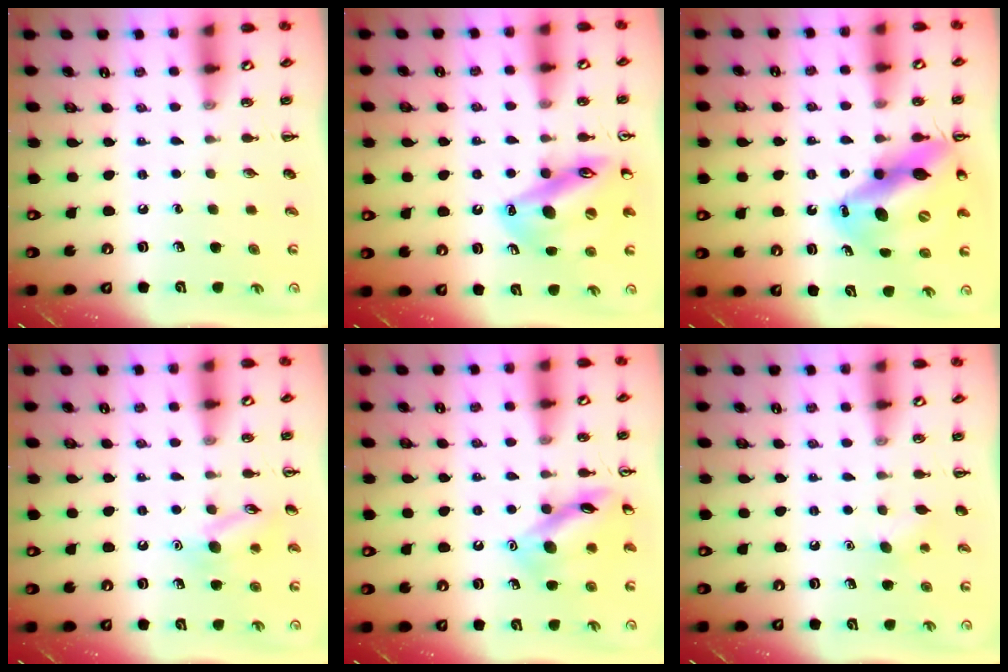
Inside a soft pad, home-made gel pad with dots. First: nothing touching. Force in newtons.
{"total": 16.5, "press": 16.2, "slide": 3.0}
{"total": 17.0, "press": 16.2, "slide": 5.1}
{"total": 10.6, "press": 10.5, "slide": 1.6}
{"total": 12.7, "press": 12.6, "slide": 1.2}
{"total": 3.8, "press": 3.7, "slide": 0.8}